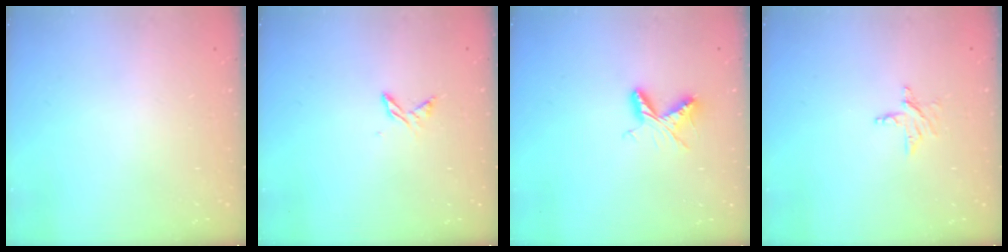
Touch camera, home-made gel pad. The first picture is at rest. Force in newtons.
{"total": 4.7, "press": 4.7, "slide": 0.5}
{"total": 6.6, "press": 6.6, "slide": 0.7}
{"total": 3.5, "press": 3.4, "slide": 0.3}